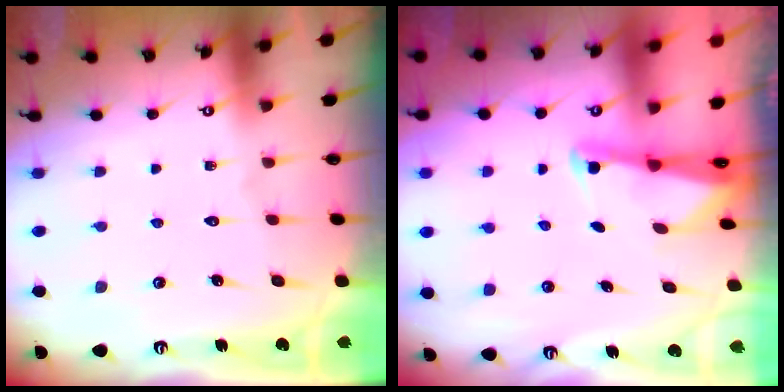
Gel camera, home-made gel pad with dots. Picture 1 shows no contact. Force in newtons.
{"total": 1.6, "press": 1.6, "slide": 0.3}